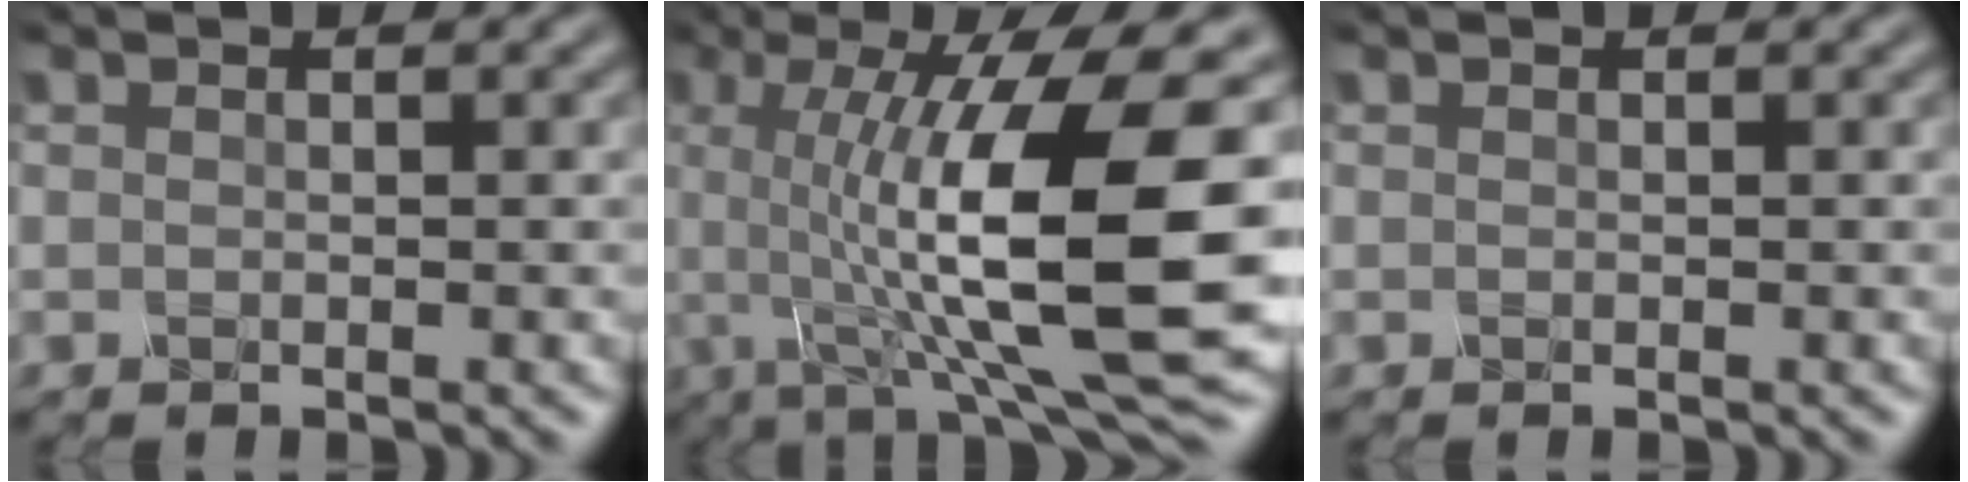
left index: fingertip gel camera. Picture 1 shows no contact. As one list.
[{"total": 14.7, "force": [0.2, 3.5, 14.3], "torque": [-0.218, 0.004, 0.009]}, {"total": 0.0}]